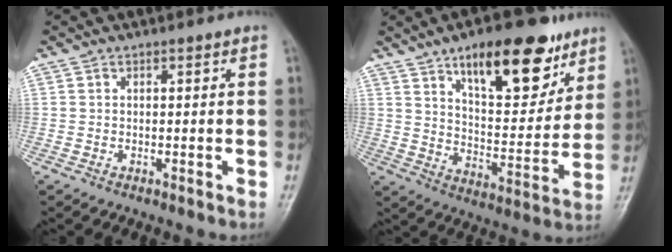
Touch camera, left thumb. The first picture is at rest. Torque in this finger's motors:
{"motor_torque": [1.82, 1.75, 1.47, -1.30, 0.21]}